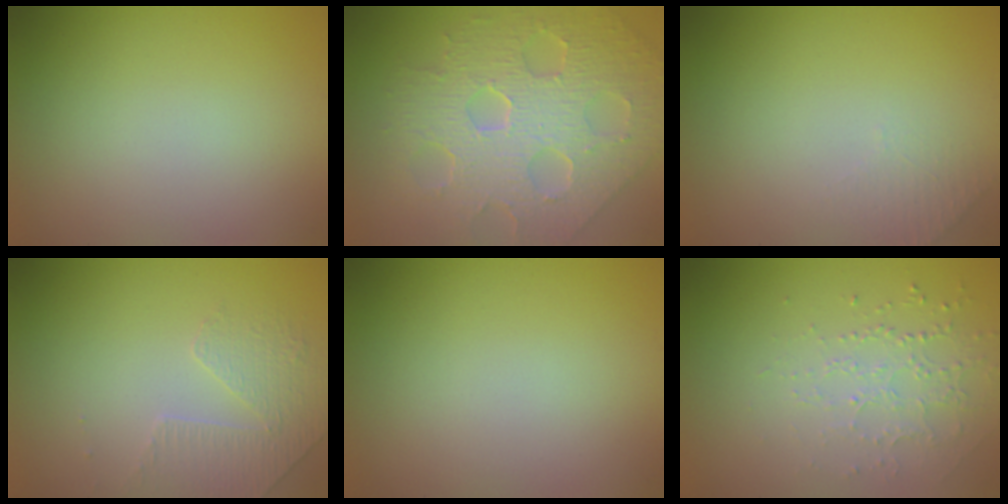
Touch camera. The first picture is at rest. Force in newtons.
{"total": 8.7, "press": 6.2, "slide": 6.2}
{"total": 1.3, "press": 1.2, "slide": 0.3}
{"total": 1.8, "press": 1.4, "slide": 1.0}
{"total": 0.0}
{"total": 1.5, "press": 1.2, "slide": 0.9}